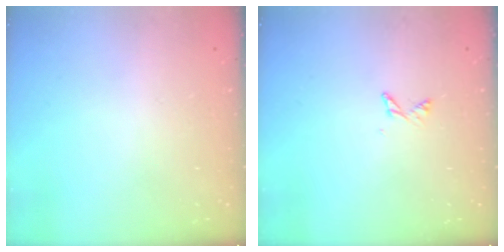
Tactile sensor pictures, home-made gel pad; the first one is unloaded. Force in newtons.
{"total": 3.4, "press": 3.3, "slide": 0.5}